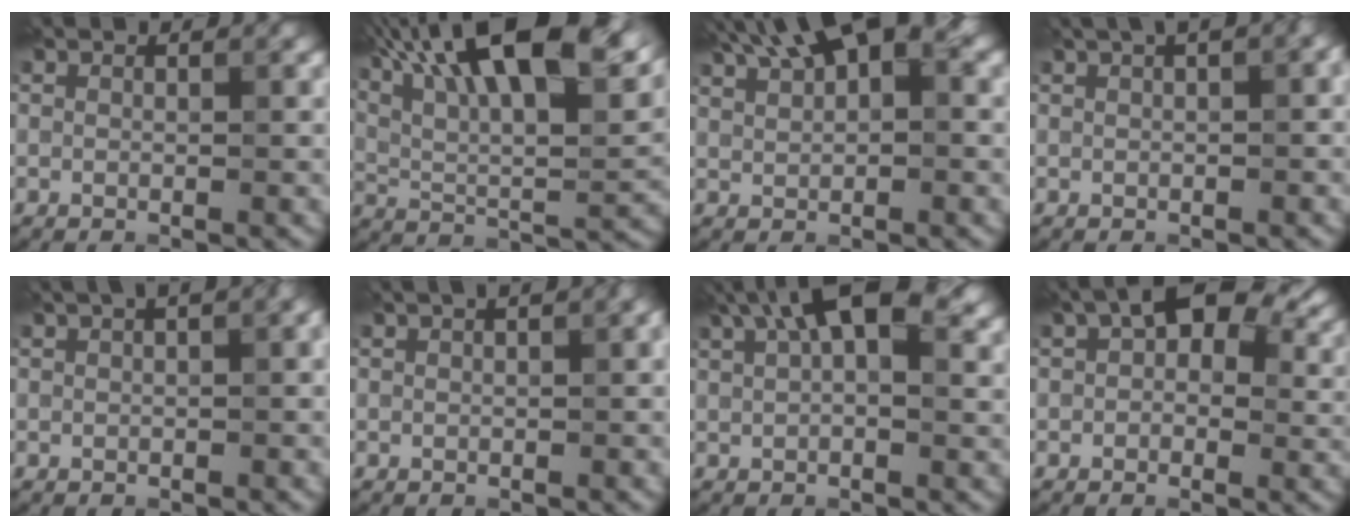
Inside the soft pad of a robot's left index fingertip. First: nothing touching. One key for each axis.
{"total": 16.5, "fx": 9.2, "fy": 5.7, "fz": 12.4, "tx": -0.197, "ty": 0.023, "tz": 0.141}
{"total": 7.4, "fx": 4.1, "fy": 2.8, "fz": 5.5, "tx": -0.096, "ty": 0.027, "tz": 0.066}
{"total": 4.4, "fx": 1.9, "fy": 1.5, "fz": 3.6, "tx": -0.036, "ty": 0.019, "tz": 0.027}
{"total": 3.1, "fx": 1.3, "fy": 1.0, "fz": 2.6, "tx": -0.026, "ty": 0.010, "tz": 0.016}
{"total": 1.9, "fx": 0.7, "fy": 0.5, "fz": 1.7, "tx": -0.018, "ty": 0.007, "tz": 0.009}
{"total": 8.0, "fx": 3.9, "fy": 3.3, "fz": 6.1, "tx": -0.093, "ty": 0.019, "tz": 0.057}
{"total": 6.7, "fx": 2.1, "fy": 4.1, "fz": 4.8, "tx": -0.049, "ty": 0.015, "tz": 0.012}